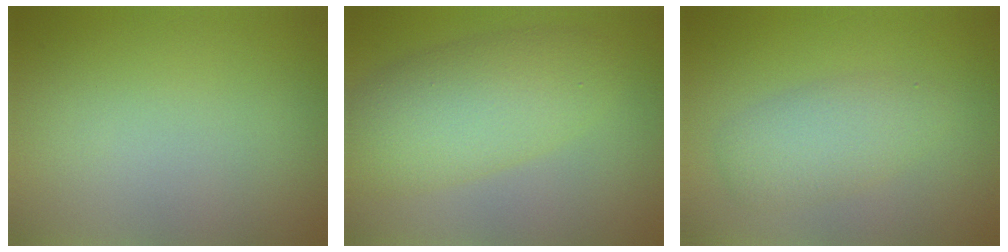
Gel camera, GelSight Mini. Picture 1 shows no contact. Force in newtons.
{"total": 6.3, "press": 6.3, "slide": 0.2}
{"total": 3.2, "press": 3.2, "slide": 0.0}